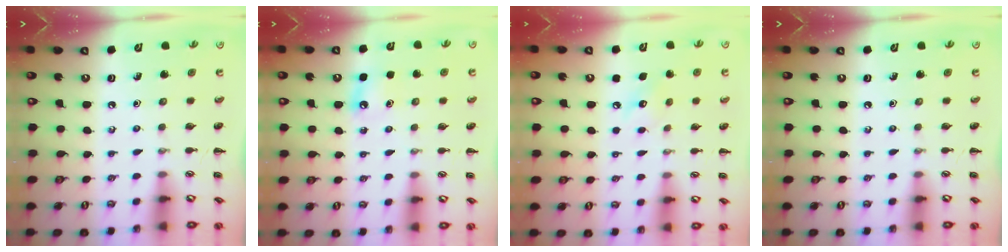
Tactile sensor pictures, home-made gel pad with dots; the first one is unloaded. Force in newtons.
{"total": 3.8, "press": 3.6, "slide": 1.4}
{"total": 6.3, "press": 6.2, "slide": 1.1}
{"total": 0.0}